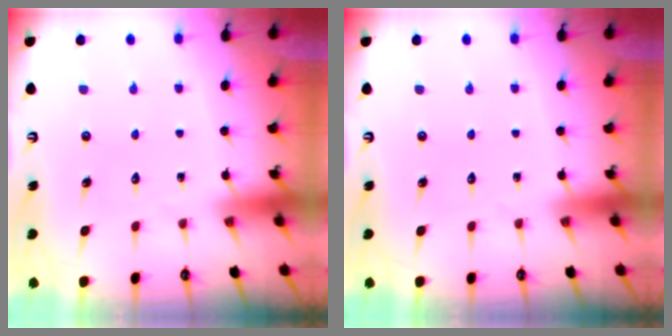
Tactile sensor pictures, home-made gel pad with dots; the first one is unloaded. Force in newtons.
{"total": 0.0}